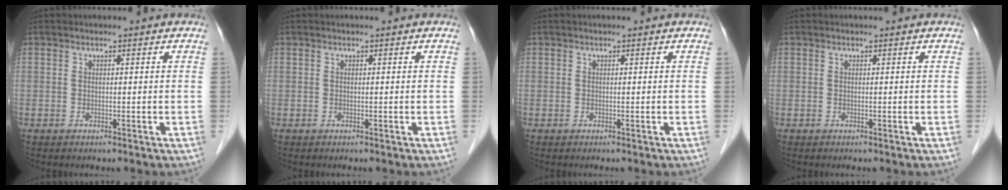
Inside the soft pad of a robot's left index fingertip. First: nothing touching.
{"total": 0.0}
{"total": 0.0}
{"total": 0.0}